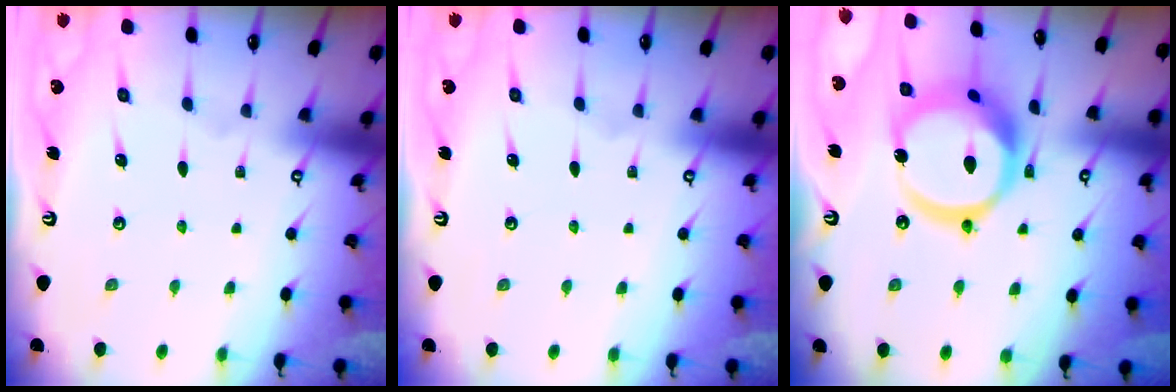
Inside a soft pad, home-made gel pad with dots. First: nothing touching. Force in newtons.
{"total": 0.0}
{"total": 18.0, "press": 17.9, "slide": 1.9}